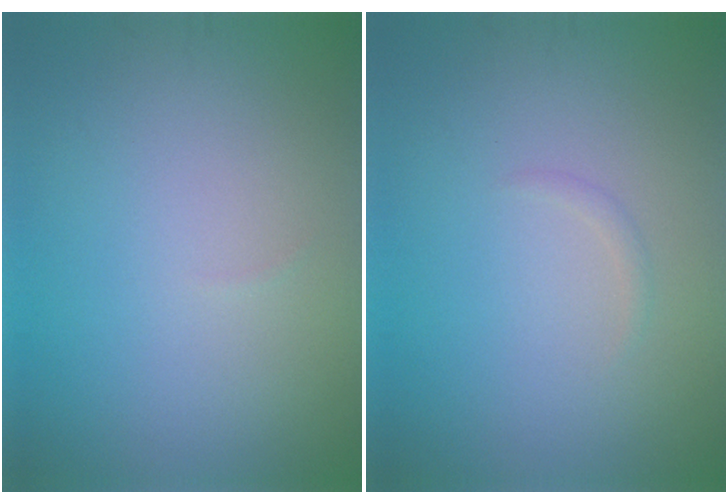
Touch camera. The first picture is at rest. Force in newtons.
{"total": 0.6, "press": 0.6, "slide": 0.0}